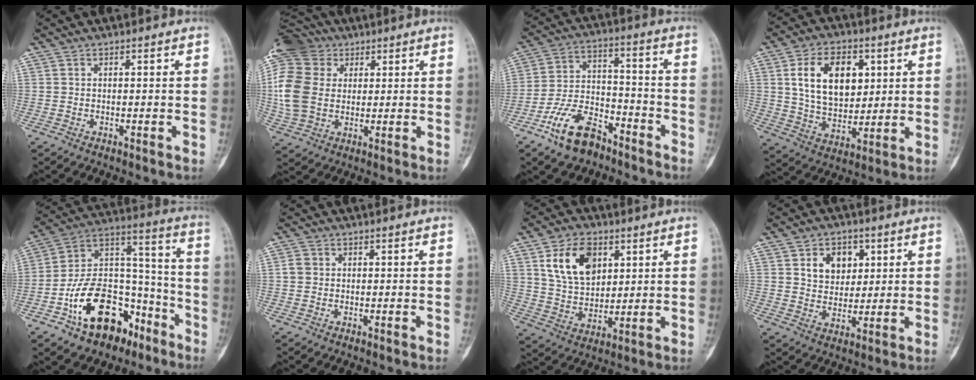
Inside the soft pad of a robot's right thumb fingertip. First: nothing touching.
{"total": 15.5, "force": [3.5, 12.2, 8.8], "torque": [-0.189, 0.007, 0.063]}
{"total": 12.7, "force": [-8.4, 6.7, 6.7], "torque": [-0.111, 0.068, -0.156]}
{"total": 15.5, "force": [4.3, 10.0, 11.0], "torque": [-0.152, -0.014, 0.083]}
{"total": 21.8, "force": [-11.4, 13.6, 12.7], "torque": [-0.171, 0.103, -0.185]}
{"total": 1.8, "force": [0.1, 1.6, 0.8], "torque": [-0.008, 0.004, 0.002]}
{"total": 12.9, "force": [5.2, 8.6, 8.1], "torque": [-0.114, -0.020, 0.104]}
{"total": 8.2, "force": [3.0, 6.3, 4.5], "torque": [-0.029, -0.011, 0.051]}